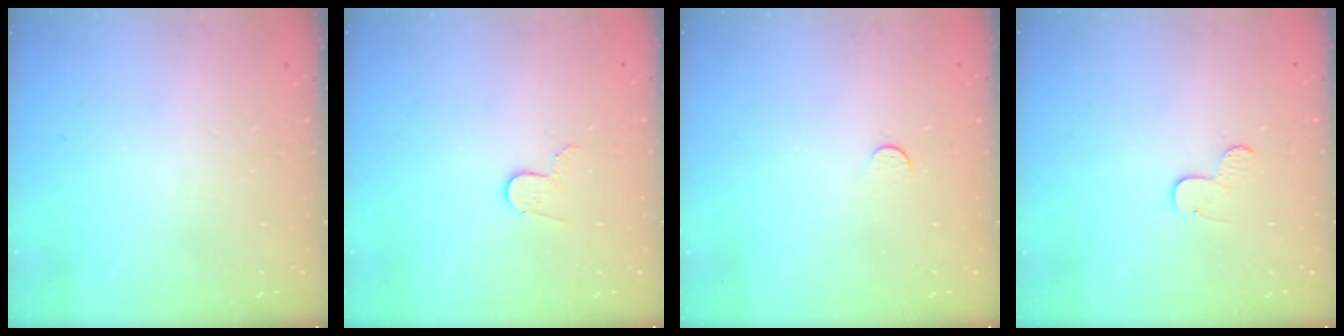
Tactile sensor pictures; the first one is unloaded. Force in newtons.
{"total": 3.3, "press": 3.3, "slide": 0.3}
{"total": 3.0, "press": 3.0, "slide": 0.3}
{"total": 3.7, "press": 3.7, "slide": 0.4}